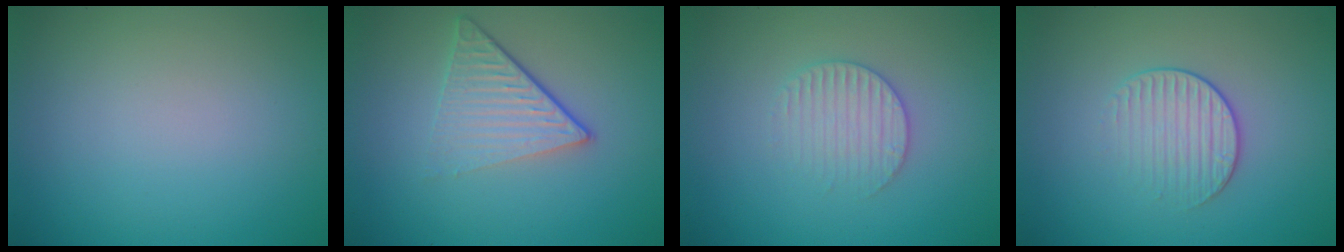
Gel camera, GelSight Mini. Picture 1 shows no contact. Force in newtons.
{"total": 4.5, "press": 2.9, "slide": 3.5}
{"total": 2.5, "press": 2.5, "slide": 0.4}
{"total": 2.0, "press": 1.4, "slide": 1.4}